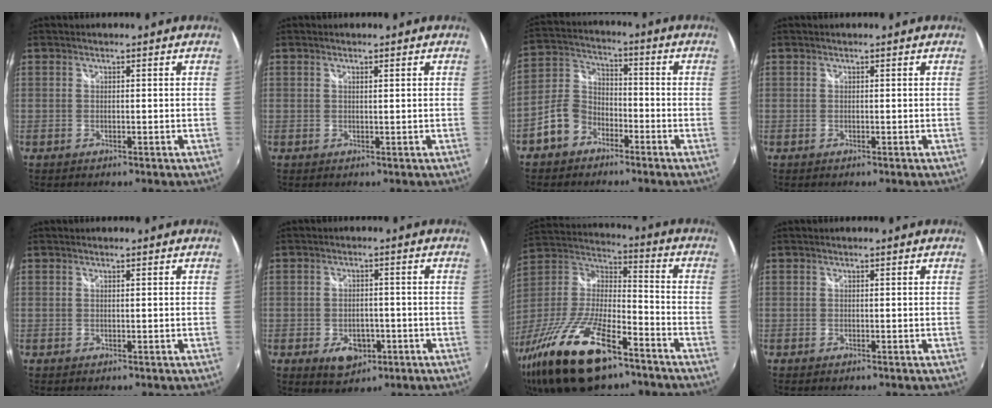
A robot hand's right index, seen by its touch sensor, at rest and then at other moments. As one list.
[{"total": 0.6, "force": [0.4, 0.0, 0.5], "torque": [-0.009, 0.002, 0.006]}, {"total": 8.2, "force": [-4.9, 5.9, 3.0], "torque": [-0.077, 0.028, -0.090]}, {"total": 0.0}, {"total": 0.0}, {"total": 6.7, "force": [-2.8, 4.6, 3.9], "torque": [-0.079, -0.006, -0.036]}, {"total": 26.5, "force": [-16.0, 9.8, 18.7], "torque": [-0.381, -0.041, -0.282]}, {"total": 0.0}]